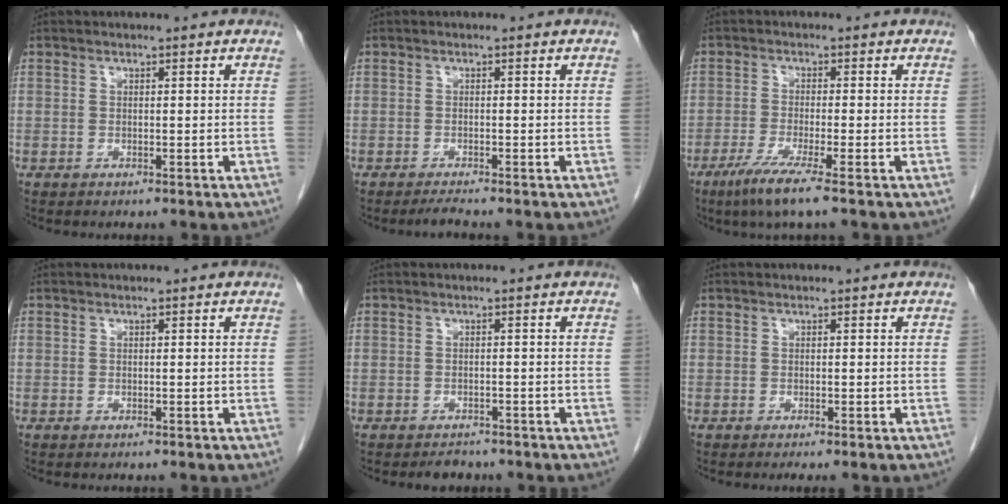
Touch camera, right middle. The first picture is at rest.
{"total": 1.5, "force": [-1.3, -0.4, 0.6], "torque": [-0.020, -0.008, -0.023]}
{"total": 6.0, "force": [-3.8, -0.5, 4.6], "torque": [-0.089, -0.019, -0.072]}
{"total": 0.0}
{"total": 2.1, "force": [-1.9, 0.9, 0.4], "torque": [-0.014, -0.003, -0.025]}
{"total": 1.0, "force": [-0.7, -0.1, 0.6], "torque": [-0.012, -0.006, -0.010]}